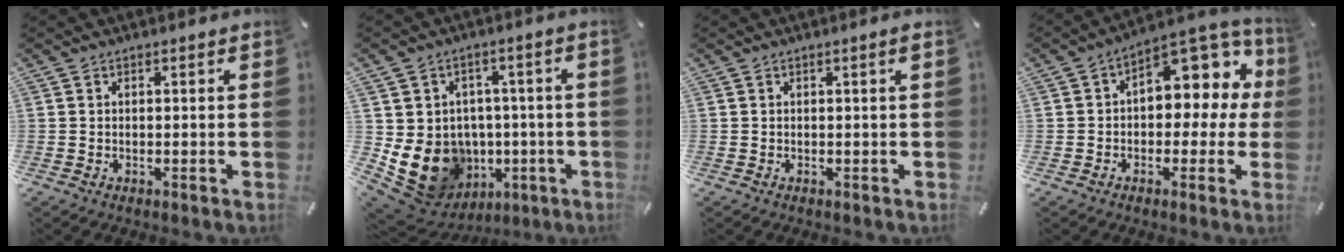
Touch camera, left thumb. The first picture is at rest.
{"total": 14.4, "force": [-3.5, 12.5, 6.3], "torque": [-0.119, 0.003, -0.045]}
{"total": 1.0, "force": [0.2, 0.0, 1.0], "torque": [-0.017, 0.001, 0.002]}
{"total": 10.5, "force": [4.0, 6.8, 6.9], "torque": [-0.078, -0.040, 0.068]}